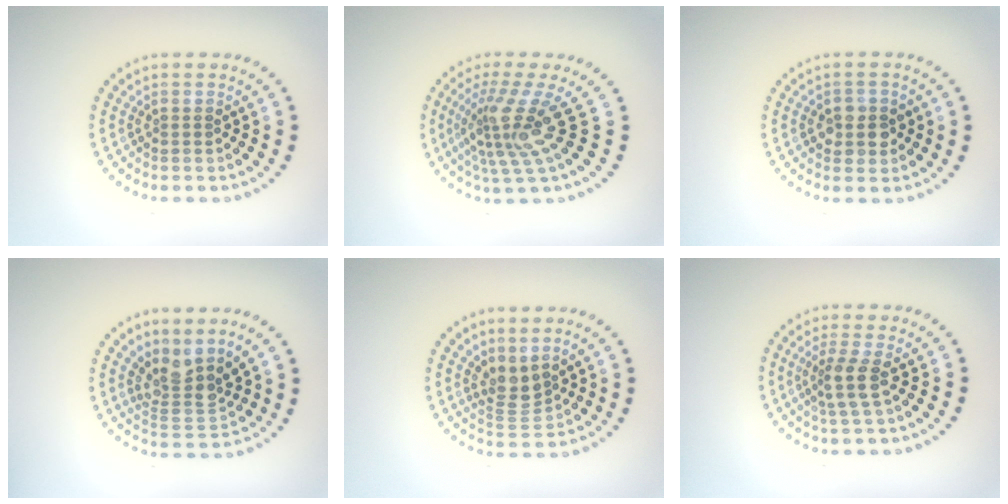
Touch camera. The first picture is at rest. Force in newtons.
{"total": 4.6, "press": 3.0, "slide": 3.5}
{"total": 2.7, "press": 2.5, "slide": 0.8}
{"total": 3.5, "press": 2.7, "slide": 2.2}
{"total": 2.6, "press": 2.0, "slide": 1.6}
{"total": 2.4, "press": 2.0, "slide": 1.4}